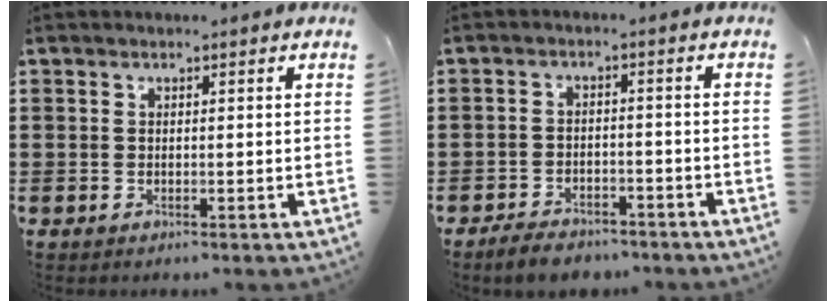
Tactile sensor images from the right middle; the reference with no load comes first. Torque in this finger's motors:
{"motor_torque": [0.04, 0.00, 0.22, 0.07]}